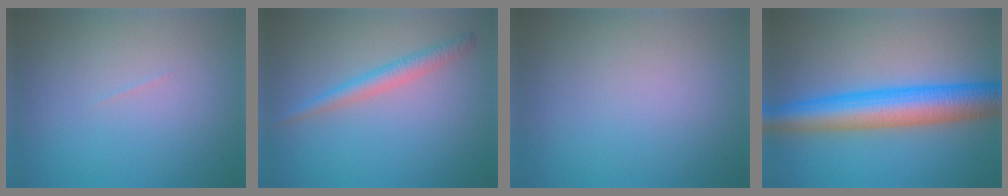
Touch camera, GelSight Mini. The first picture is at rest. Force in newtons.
{"total": 2.2, "press": 2.2, "slide": 0.1}
{"total": 0.0}
{"total": 7.7, "press": 7.7, "slide": 0.1}